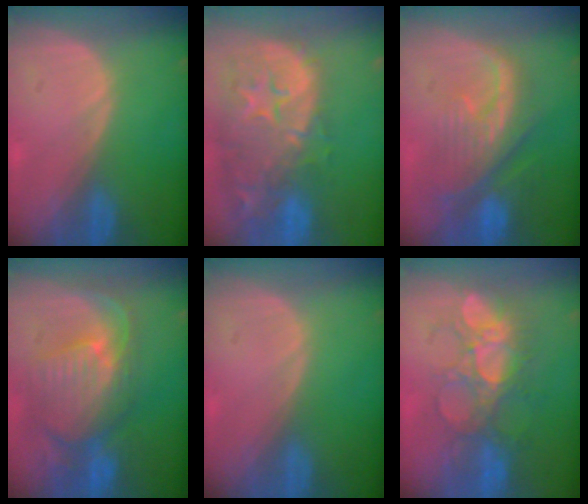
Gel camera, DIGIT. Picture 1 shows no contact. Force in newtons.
{"total": 14.9, "press": 12.0, "slide": 8.9}
{"total": 10.2, "press": 8.9, "slide": 5.0}
{"total": 10.9, "press": 9.6, "slide": 5.3}
{"total": 0.0}
{"total": 8.6, "press": 8.3, "slide": 2.1}